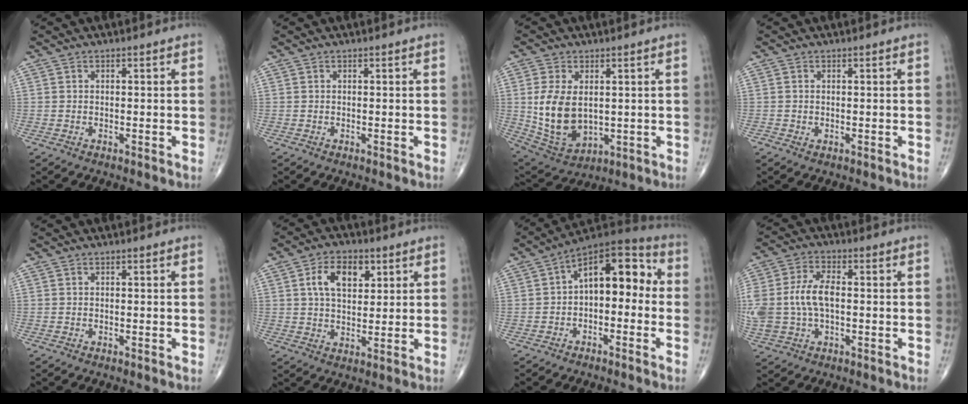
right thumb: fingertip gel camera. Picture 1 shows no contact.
{"total": 0.0}
{"total": 12.3, "force": [0.9, 7.7, 9.5], "torque": [-0.175, -0.012, 0.038]}
{"total": 0.6, "force": [-0.1, 0.5, 0.3], "torque": [-0.002, 0.000, 0.000]}
{"total": 0.0}
{"total": 8.7, "force": [3.0, 5.2, 6.2], "torque": [-0.088, -0.005, 0.051]}
{"total": 12.8, "force": [0.2, 7.4, 10.5], "torque": [-0.117, 0.048, -0.015]}
{"total": 11.7, "force": [-0.3, 6.9, 9.5], "torque": [-0.219, 0.017, -0.002]}